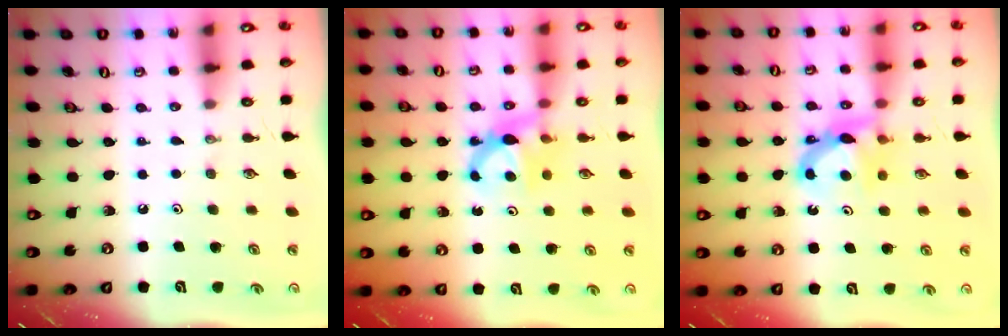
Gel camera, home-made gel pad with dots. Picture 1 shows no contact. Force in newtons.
{"total": 7.1, "press": 7.0, "slide": 0.3}
{"total": 7.9, "press": 7.8, "slide": 0.5}